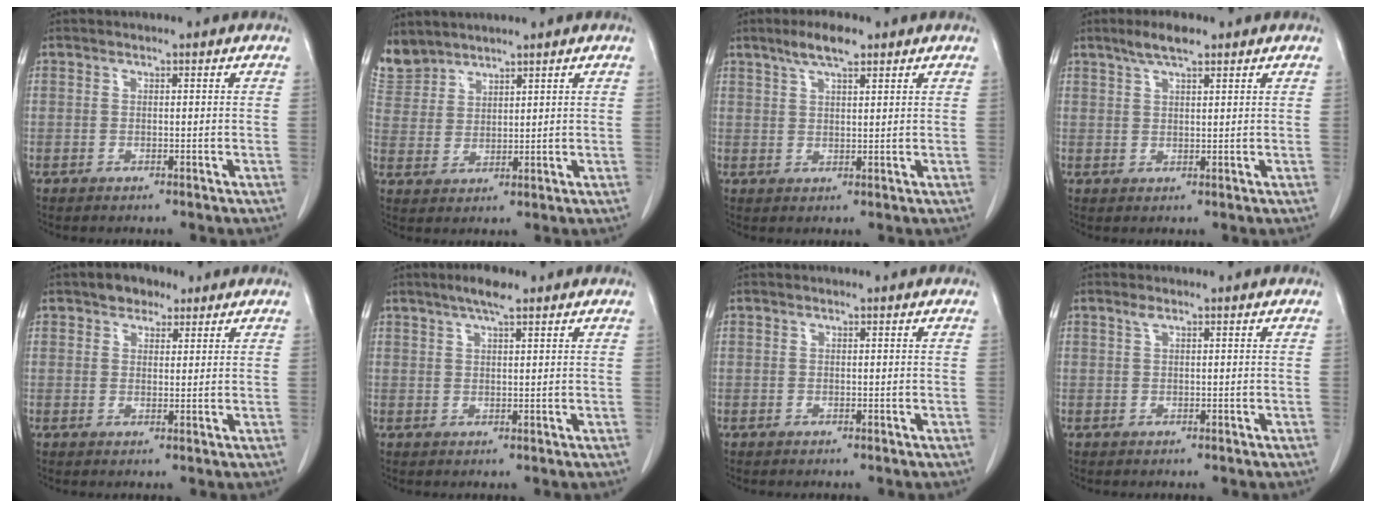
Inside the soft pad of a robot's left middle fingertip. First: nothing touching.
{"total": 6.2, "force": [5.8, 2.3, 0.1], "torque": [-0.006, 0.005, 0.129]}
{"total": 4.9, "force": [3.4, 1.0, 3.4], "torque": [-0.067, 0.008, 0.062]}
{"total": 4.2, "force": [3.0, 0.8, 2.8], "torque": [-0.056, 0.008, 0.056]}
{"total": 3.5, "force": [2.4, 2.1, 1.4], "torque": [-0.022, 0.009, 0.038]}
{"total": 3.7, "force": [2.7, 0.5, 2.6], "torque": [-0.051, 0.006, 0.047]}
{"total": 0.0}
{"total": 0.8, "force": [0.5, 0.1, 0.6], "torque": [-0.016, 0.006, 0.011]}